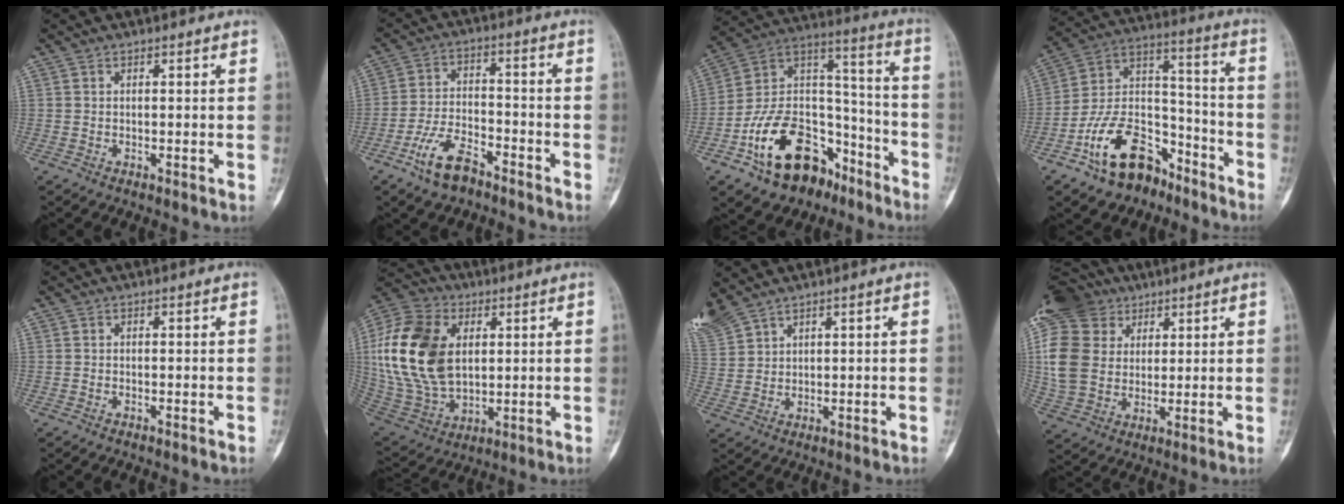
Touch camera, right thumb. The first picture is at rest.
{"total": 9.0, "force": [-6.0, 4.1, 5.3], "torque": [-0.100, 0.034, -0.116]}
{"total": 23.6, "force": [-13.0, 14.5, 13.2], "torque": [-0.196, 0.103, -0.213]}
{"total": 17.6, "force": [-11.0, 10.3, 9.2], "torque": [-0.126, 0.101, -0.192]}
{"total": 0.0}
{"total": 22.0, "force": [3.6, 14.6, 16.1], "torque": [-0.324, -0.008, 0.075]}
{"total": 7.4, "force": [6.0, 3.1, 3.2], "torque": [-0.088, -0.002, 0.140]}
{"total": 19.5, "force": [7.0, 15.4, 9.8], "torque": [-0.215, 0.014, 0.137]}